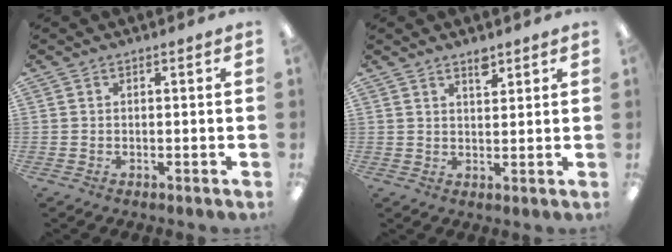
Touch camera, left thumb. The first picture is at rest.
{"total": 3.2, "force": [2.6, 1.2, 1.6], "torque": [-0.011, -0.015, 0.042]}